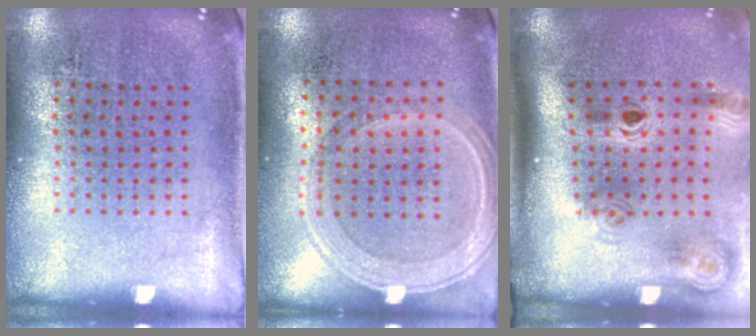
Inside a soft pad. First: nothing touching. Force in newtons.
{"total": 1.2, "press": 1.2, "slide": 0.4}
{"total": 2.1, "press": 1.4, "slide": 1.5}